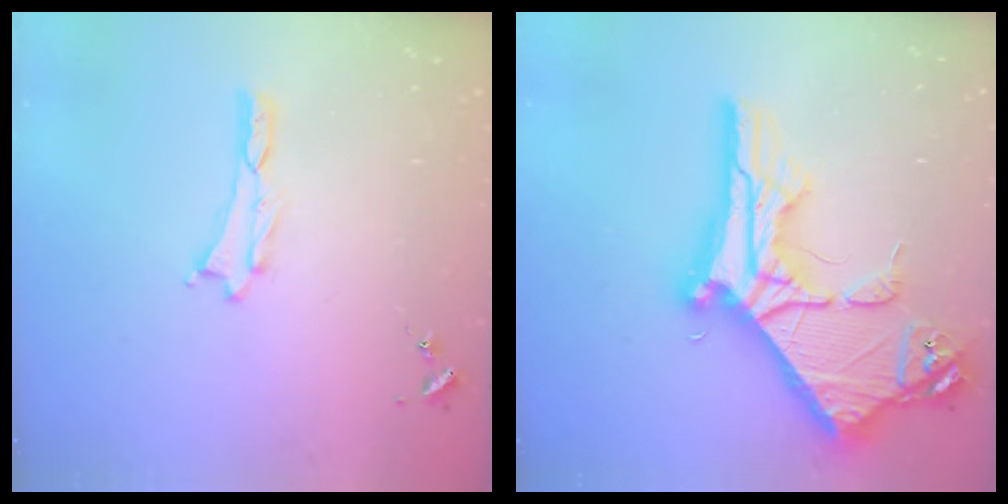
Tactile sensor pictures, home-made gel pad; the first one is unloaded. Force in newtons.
{"total": 14.0, "press": 13.9, "slide": 1.4}